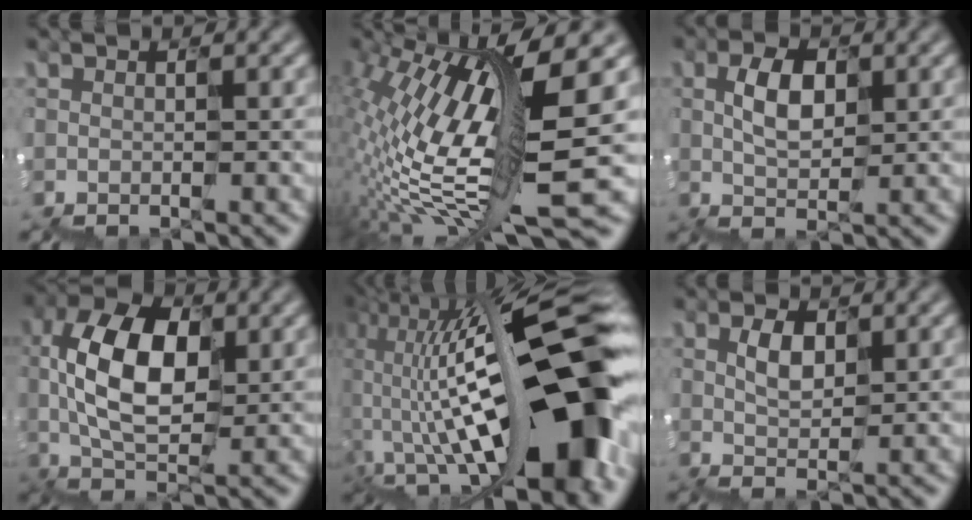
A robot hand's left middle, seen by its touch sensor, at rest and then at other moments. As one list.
[{"total": 11.1, "force": [3.7, 2.2, 10.2], "torque": [-0.221, 0.008, 0.072]}, {"total": 1.2, "force": [0.5, 0.8, 0.7], "torque": [-0.032, 0.010, 0.007]}, {"total": 6.7, "force": [1.0, 4.0, 5.3], "torque": [-0.120, 0.018, 0.008]}, {"total": 17.1, "force": [0.6, 9.0, 14.6], "torque": [-0.251, 0.002, 0.012]}, {"total": 0.7, "force": [0.6, 0.1, -0.3], "torque": [-0.014, 0.007, 0.011]}]